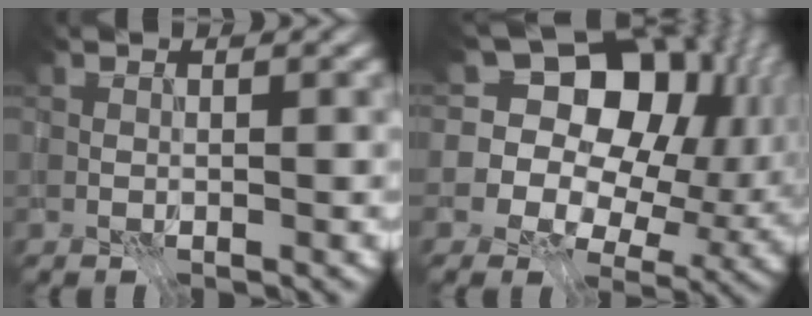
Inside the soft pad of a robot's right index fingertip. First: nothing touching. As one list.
[{"total": 18.5, "force": [5.6, 14.0, 10.7], "torque": [-0.172, 0.039, 0.078]}]